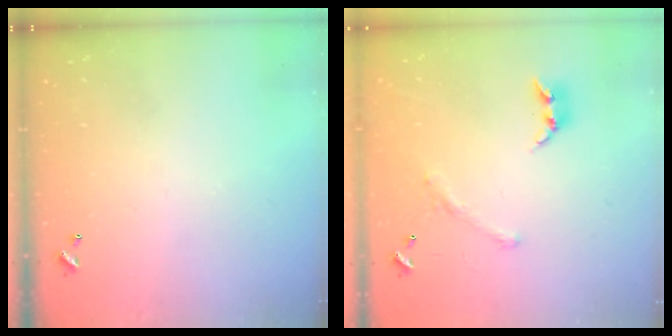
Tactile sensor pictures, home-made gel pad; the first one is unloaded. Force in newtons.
{"total": 1.6, "press": 1.1, "slide": 1.1}